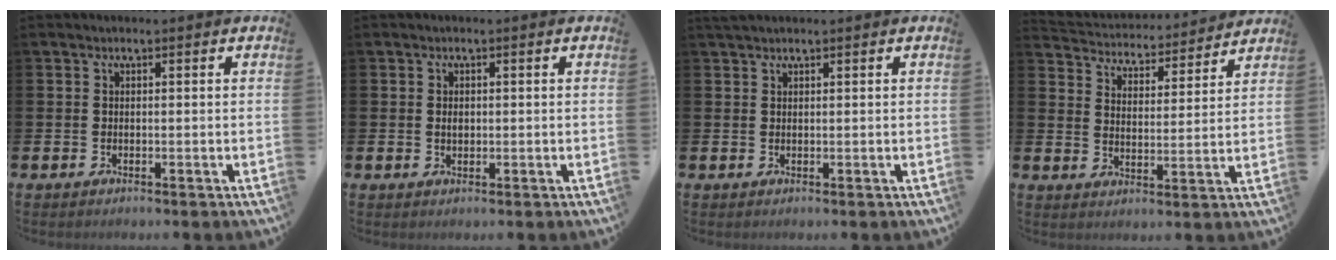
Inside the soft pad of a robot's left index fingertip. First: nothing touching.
{"total": 1.0, "force": [0.2, 0.7, 0.8], "torque": [0.000, -0.002, -0.001]}
{"total": 1.2, "force": [1.1, 0.1, 0.4], "torque": [-0.004, 0.000, 0.020]}
{"total": 4.1, "force": [4.0, 1.0, -0.1], "torque": [-0.030, -0.038, 0.065]}